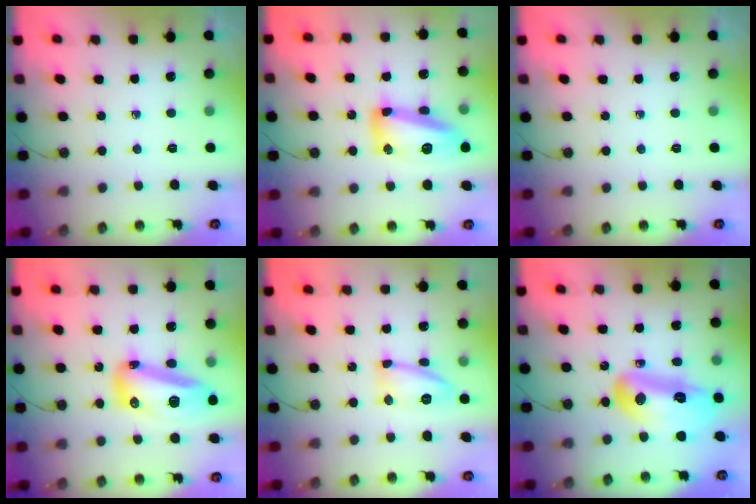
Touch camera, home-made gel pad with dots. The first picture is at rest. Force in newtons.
{"total": 14.7, "press": 14.6, "slide": 1.0}
{"total": 0.0}
{"total": 16.4, "press": 16.3, "slide": 1.7}
{"total": 12.5, "press": 12.5, "slide": 1.0}
{"total": 17.1, "press": 15.9, "slide": 6.4}